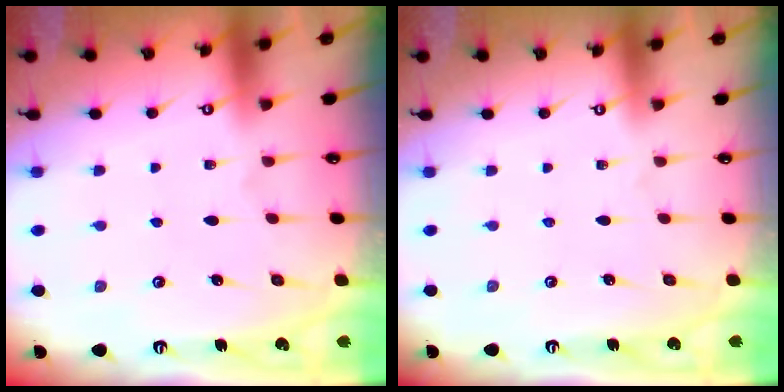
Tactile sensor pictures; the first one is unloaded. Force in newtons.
{"total": 0.0}